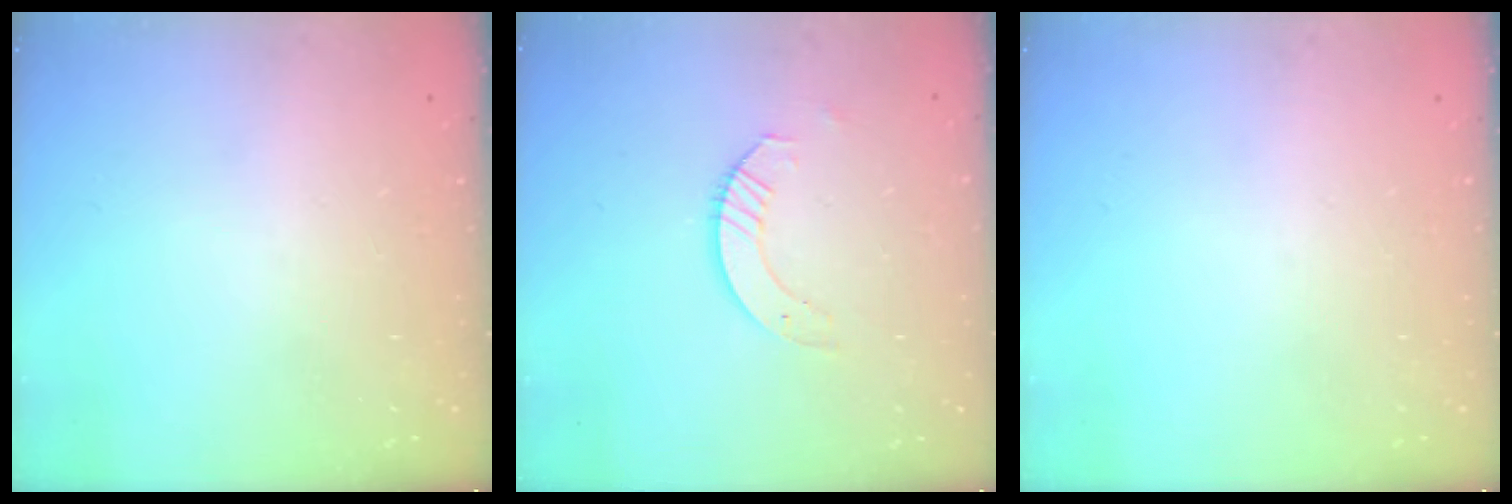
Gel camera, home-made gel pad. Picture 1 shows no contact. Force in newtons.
{"total": 3.8, "press": 3.8, "slide": 0.1}
{"total": 0.0}